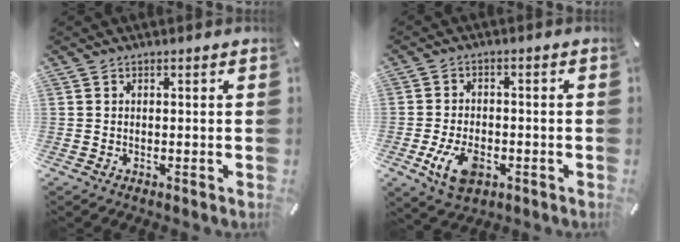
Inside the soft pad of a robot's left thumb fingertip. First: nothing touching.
{"total": 8.3, "force": [-3.0, 5.1, 5.8], "torque": [-0.120, 0.003, -0.056]}